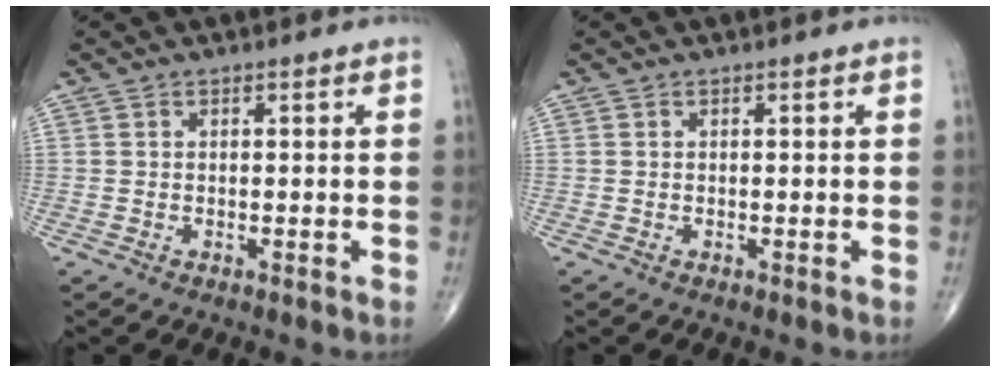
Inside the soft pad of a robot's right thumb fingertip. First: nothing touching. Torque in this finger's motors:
{"motor_torque": [-0.17, 0.17, -0.04, 0.04, 0.02]}